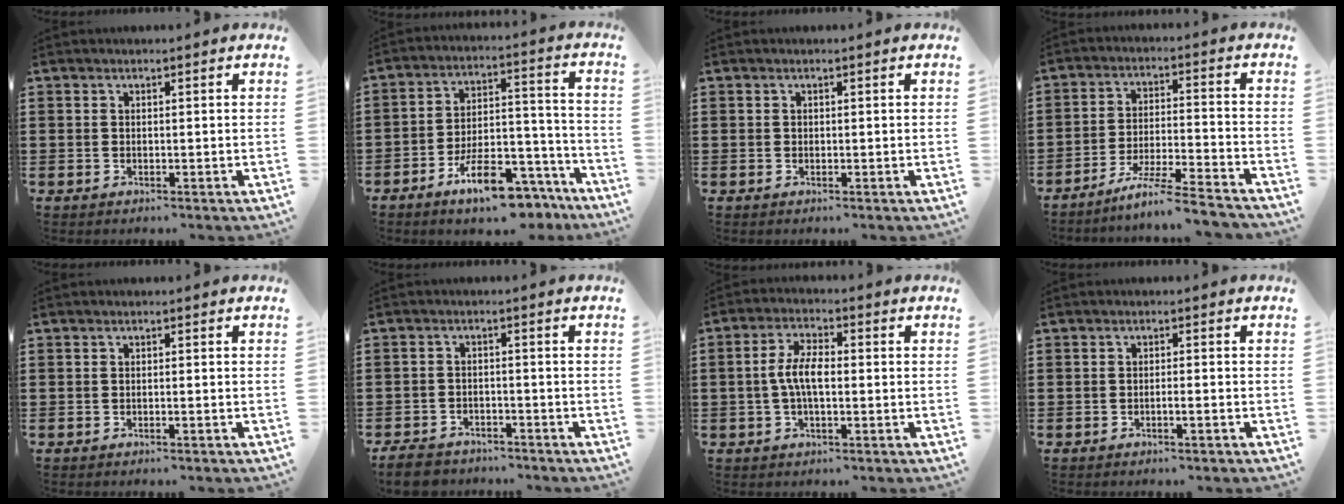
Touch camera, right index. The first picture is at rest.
{"total": 11.5, "force": [-8.6, 3.9, 6.6], "torque": [-0.102, 0.045, -0.154]}
{"total": 0.0}
{"total": 7.4, "force": [-6.5, -0.4, 3.5], "torque": [-0.068, -0.006, -0.125]}
{"total": 0.5, "force": [-0.3, 0.0, 0.4], "torque": [-0.008, -0.001, -0.006]}
{"total": 4.1, "force": [-3.9, 1.1, 0.8], "torque": [-0.028, 0.002, -0.082]}
{"total": 5.6, "force": [-0.5, 2.2, 5.2], "torque": [-0.113, -0.001, -0.016]}
{"total": 1.1, "force": [-0.8, 0.0, 0.8], "torque": [-0.016, -0.003, -0.014]}